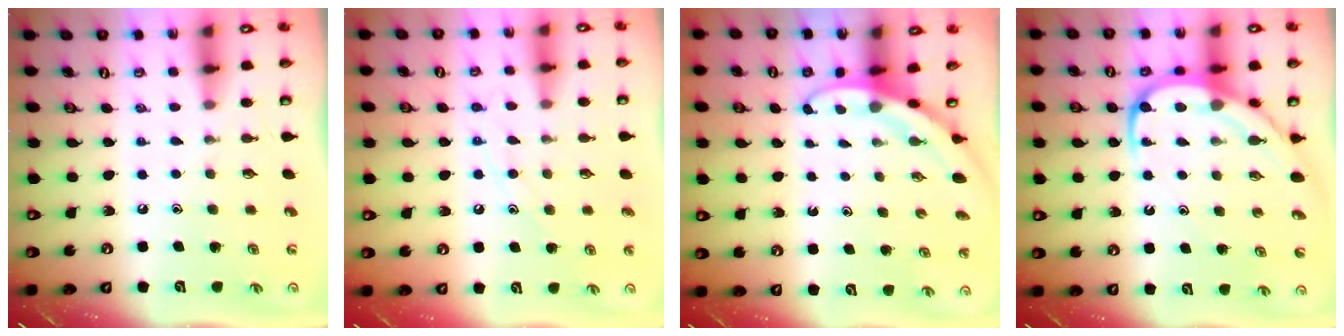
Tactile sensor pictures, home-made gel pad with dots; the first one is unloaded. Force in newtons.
{"total": 8.4, "press": 8.4, "slide": 0.7}
{"total": 2.8, "press": 2.8, "slide": 0.1}
{"total": 10.9, "press": 10.9, "slide": 1.2}